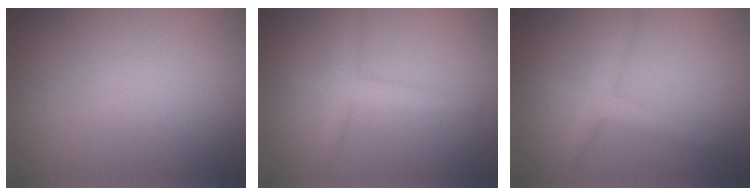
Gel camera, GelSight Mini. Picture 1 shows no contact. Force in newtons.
{"total": 2.2, "press": 2.2, "slide": 0.0}
{"total": 2.4, "press": 2.4, "slide": 0.1}